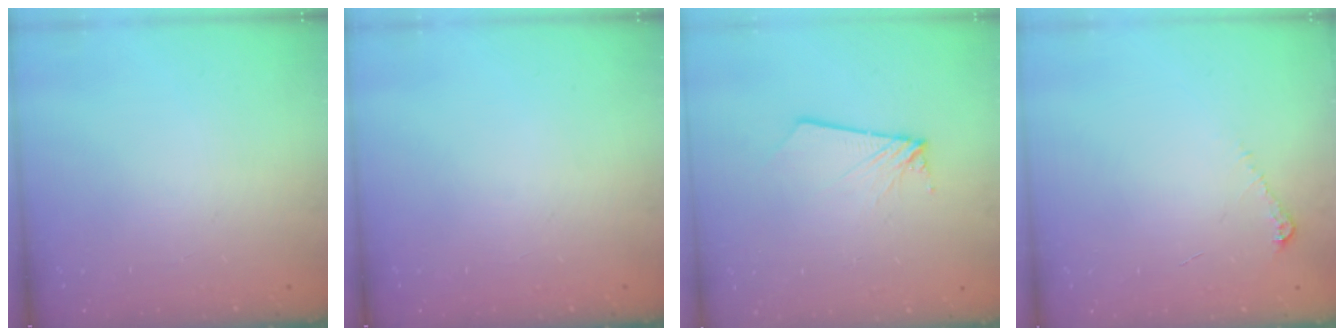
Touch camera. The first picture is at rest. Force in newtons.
{"total": 0.0}
{"total": 2.8, "press": 2.8, "slide": 0.3}
{"total": 4.9, "press": 4.9, "slide": 0.7}